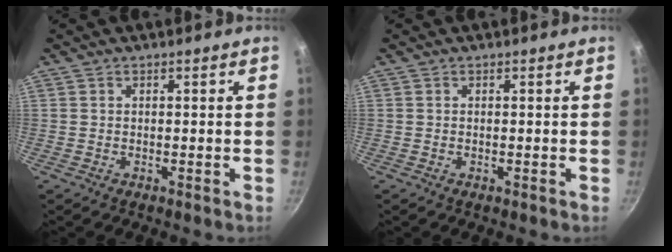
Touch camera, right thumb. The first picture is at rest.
{"total": 0.0}